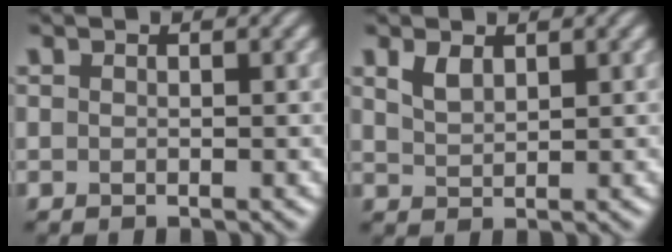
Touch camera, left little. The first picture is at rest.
{"total": 1.7, "force": [1.1, 0.8, 1.0], "torque": [-0.025, 0.000, 0.029]}